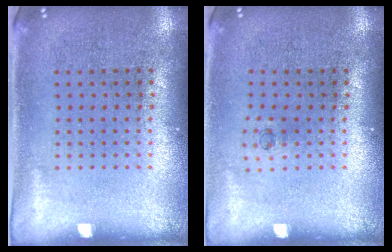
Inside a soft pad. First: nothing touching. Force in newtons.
{"total": 0.5, "press": 0.2, "slide": 0.4}